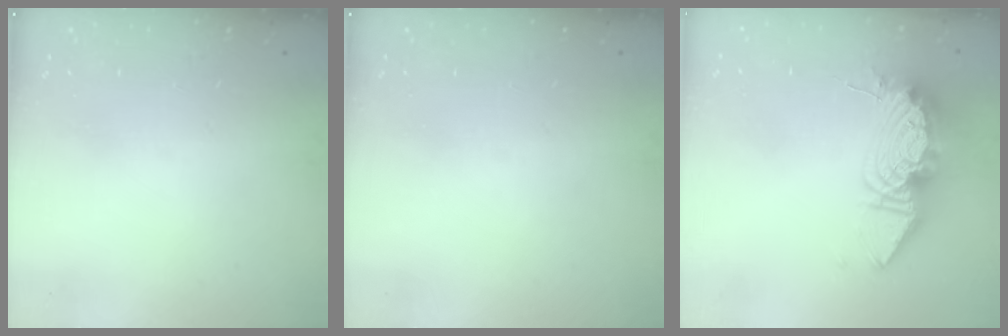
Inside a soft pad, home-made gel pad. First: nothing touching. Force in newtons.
{"total": 0.0}
{"total": 16.1, "press": 16.1, "slide": 1.3}